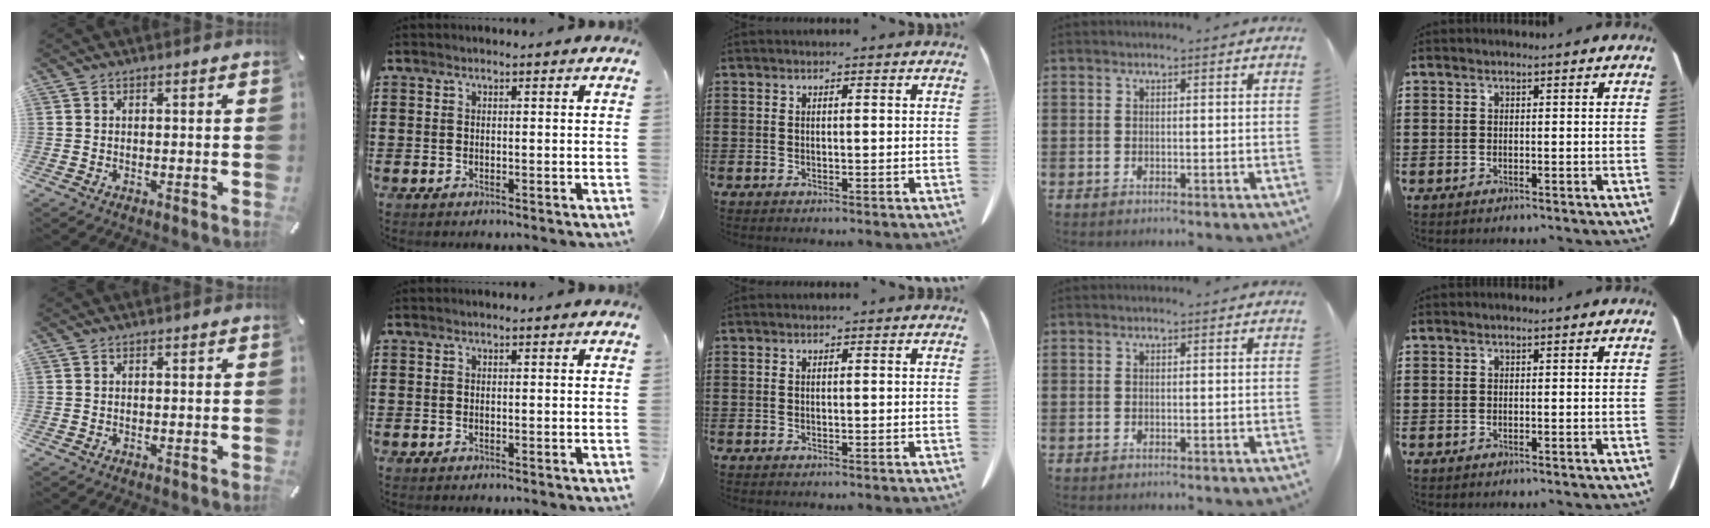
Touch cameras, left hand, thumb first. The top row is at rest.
{}